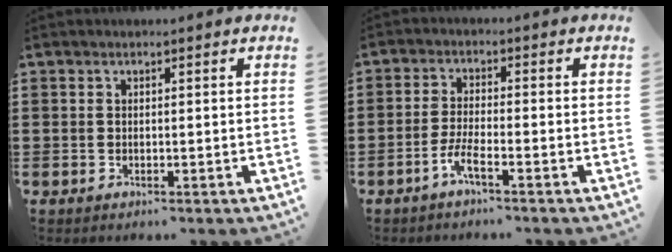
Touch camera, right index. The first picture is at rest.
{"total": 3.5, "force": [-2.3, 0.3, 2.7], "torque": [-0.067, -0.005, -0.048]}